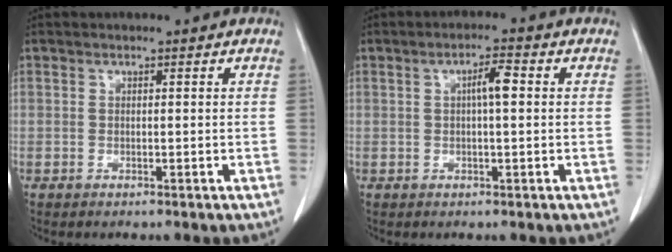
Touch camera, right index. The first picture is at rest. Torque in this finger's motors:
{"motor_torque": [0.45, 0.00, 0.09, 0.04]}